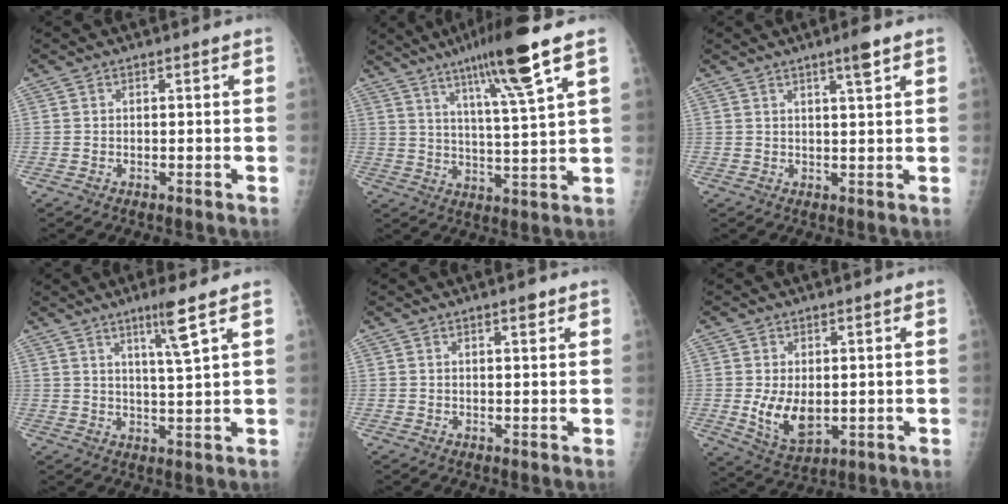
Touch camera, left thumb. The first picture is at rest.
{"total": 14.3, "force": [8.5, 0.0, 11.5], "torque": [-0.192, -0.036, 0.142]}
{"total": 3.9, "force": [2.4, 0.2, 3.1], "torque": [-0.048, -0.013, 0.039]}
{"total": 6.6, "force": [3.8, -0.6, 5.3], "torque": [-0.095, -0.030, 0.071]}
{"total": 2.1, "force": [1.4, 0.5, 1.6], "torque": [-0.018, -0.006, 0.020]}
{"total": 7.9, "force": [0.1, 4.6, 6.5], "torque": [-0.099, -0.019, 0.016]}